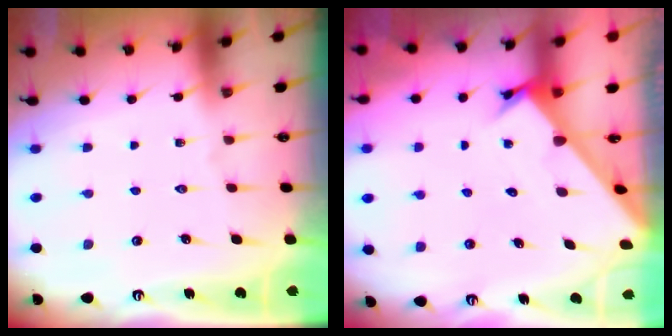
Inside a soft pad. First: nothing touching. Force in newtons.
{"total": 2.4, "press": 2.4, "slide": 0.0}